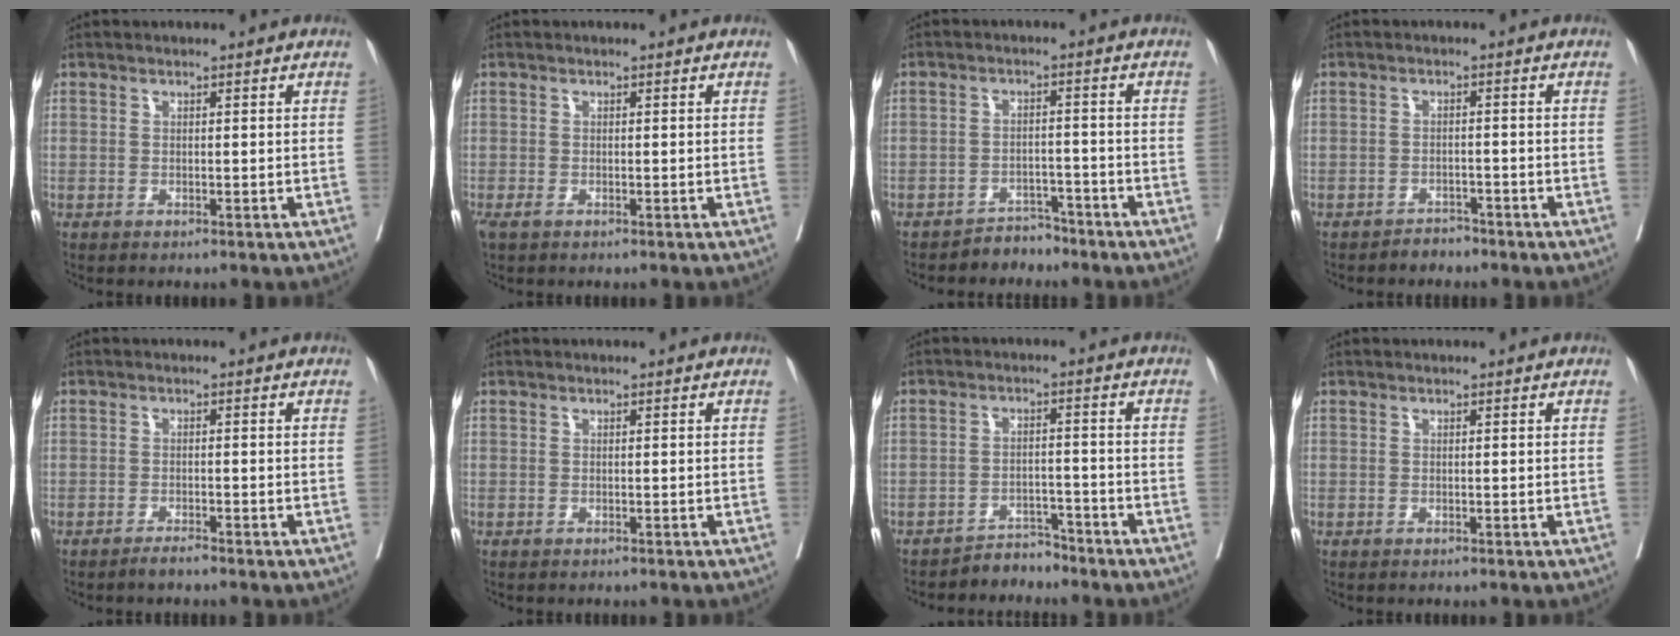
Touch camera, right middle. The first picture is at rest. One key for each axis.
{"total": 1.1, "fx": -0.7, "fy": 0.5, "fz": 0.8, "tx": -0.020, "ty": -0.004, "tz": -0.010}
{"total": 3.2, "fx": -3.0, "fy": 1.2, "fz": -0.4, "tx": 0.008, "ty": 0.001, "tz": -0.047}
{"total": 1.9, "fx": -1.7, "fy": 0.6, "fz": -0.1, "tx": -0.003, "ty": -0.001, "tz": -0.026}
{"total": 1.5, "fx": -1.4, "fy": -0.1, "fz": 0.6, "tx": -0.013, "ty": -0.003, "tz": -0.024}
{"total": 0.6, "fx": -0.6, "fy": 0.1, "fz": 0.1, "tx": -0.006, "ty": -0.001, "tz": -0.011}
{"total": 3.5, "fx": -3.3, "fy": 0.7, "fz": -0.6, "tx": 0.014, "ty": -0.001, "tz": -0.054}
{"total": 0.0}